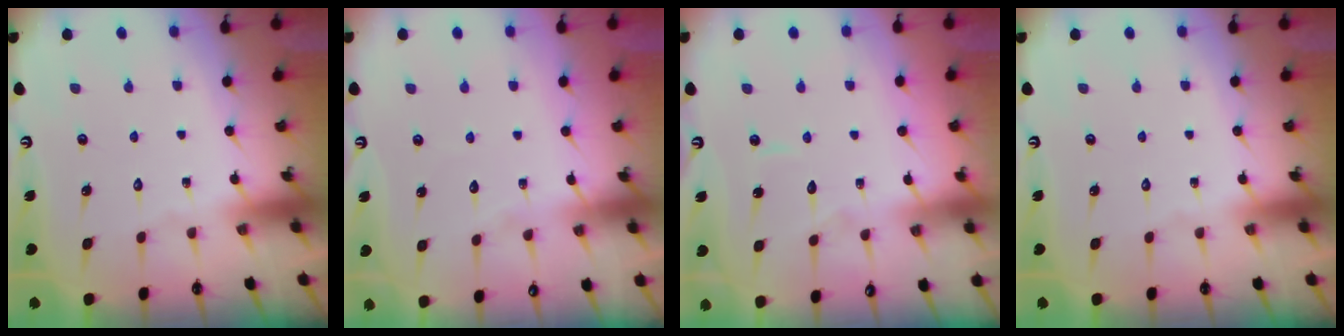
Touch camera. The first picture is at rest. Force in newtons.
{"total": 3.0, "press": 3.0, "slide": 0.3}
{"total": 3.7, "press": 3.7, "slide": 0.1}
{"total": 0.0}